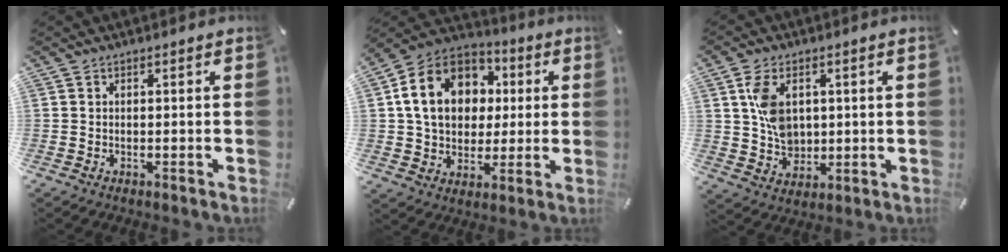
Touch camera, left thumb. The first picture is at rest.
{"total": 16.2, "force": [2.5, 13.3, 8.9], "torque": [-0.166, 0.009, 0.048]}
{"total": 8.9, "force": [1.9, 6.8, 5.5], "torque": [-0.104, 0.003, 0.036]}